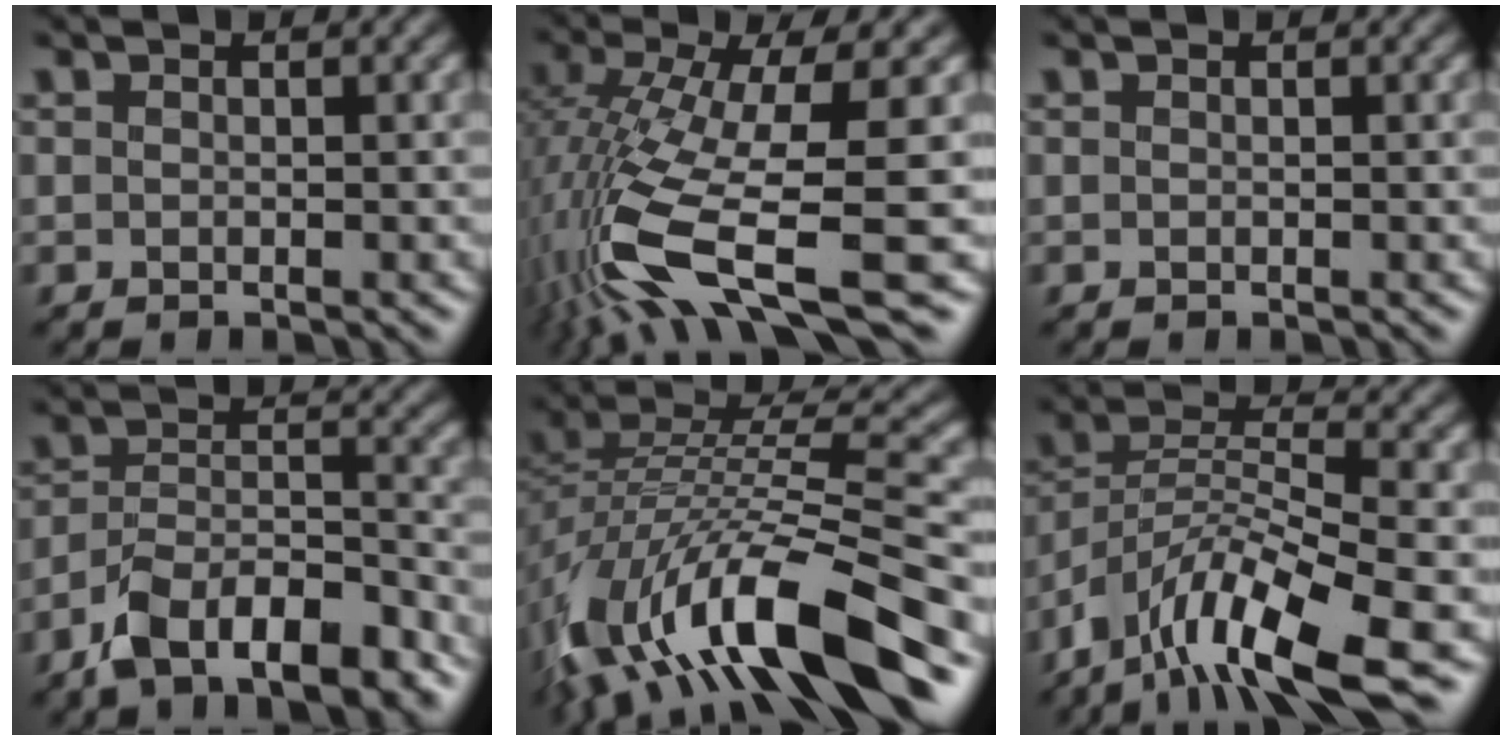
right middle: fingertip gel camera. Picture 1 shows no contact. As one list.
[{"total": 12.5, "force": [-3.8, 3.6, 11.4], "torque": [-0.246, -0.010, -0.057]}, {"total": 0.0}, {"total": 8.8, "force": [-6.5, 3.2, 5.1], "torque": [-0.082, 0.004, -0.118]}, {"total": 15.1, "force": [-7.9, 5.4, 11.6], "torque": [-0.230, 0.017, -0.136]}, {"total": 10.2, "force": [-6.5, 2.7, 7.3], "torque": [-0.129, 0.006, -0.125]}]